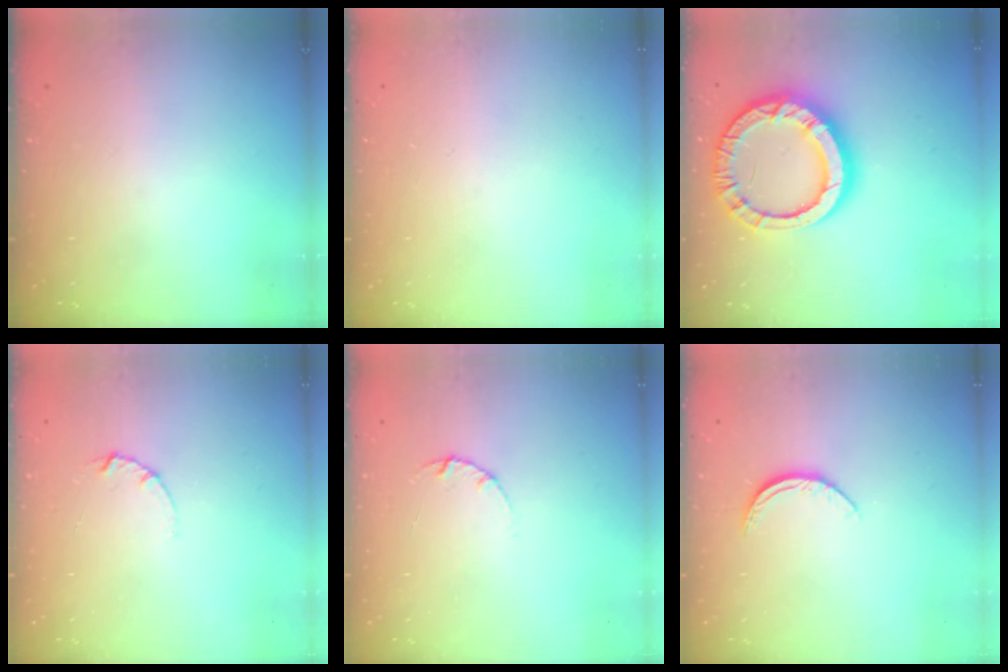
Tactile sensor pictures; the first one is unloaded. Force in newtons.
{"total": 0.0}
{"total": 16.9, "press": 16.8, "slide": 1.4}
{"total": 2.1, "press": 2.1, "slide": 0.1}
{"total": 3.0, "press": 3.0, "slide": 0.4}
{"total": 7.2, "press": 7.1, "slide": 0.8}